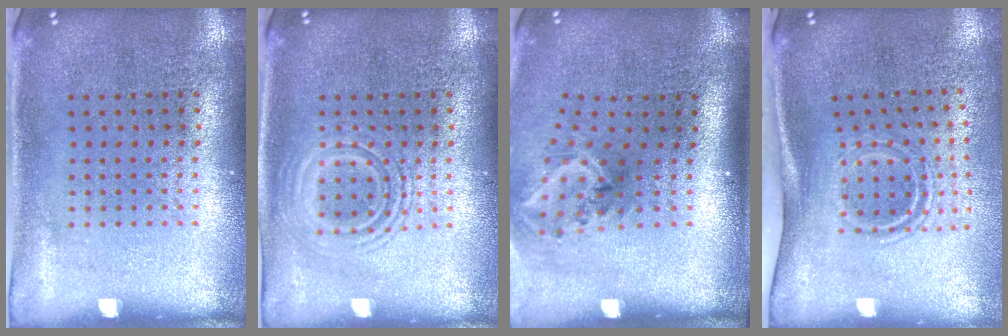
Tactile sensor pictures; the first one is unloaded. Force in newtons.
{"total": 2.7, "press": 2.7, "slide": 0.4}
{"total": 2.1, "press": 1.4, "slide": 1.5}
{"total": 1.9, "press": 1.1, "slide": 1.5}